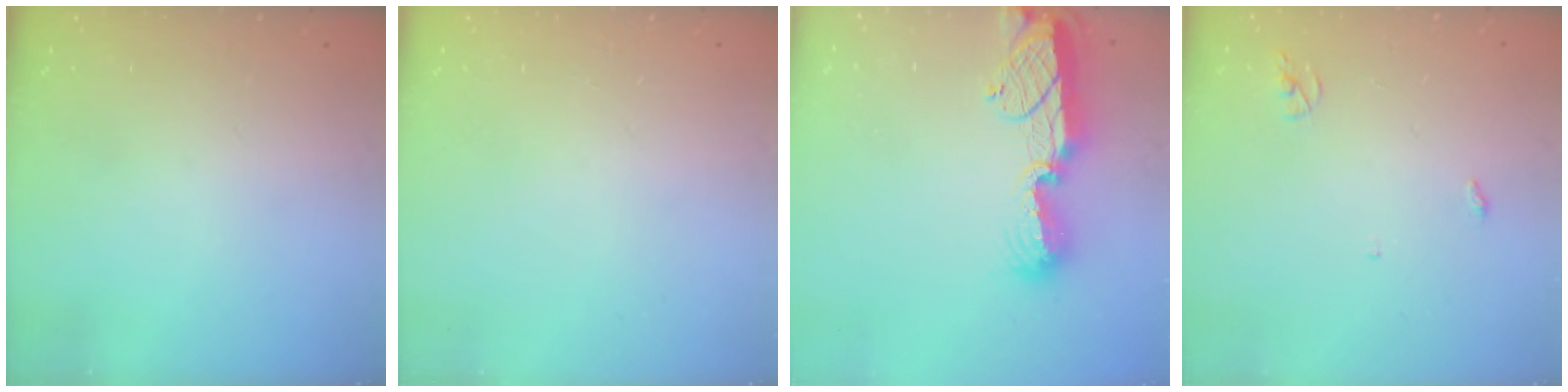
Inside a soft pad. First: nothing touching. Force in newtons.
{"total": 0.0}
{"total": 12.4, "press": 12.4, "slide": 1.0}
{"total": 2.6, "press": 2.6, "slide": 0.2}